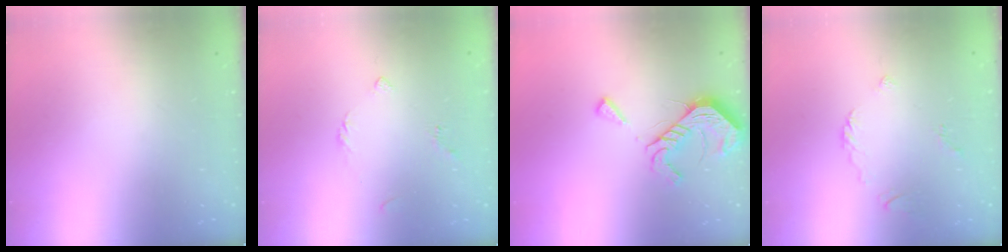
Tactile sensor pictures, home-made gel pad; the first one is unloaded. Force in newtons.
{"total": 2.6, "press": 2.5, "slide": 0.6}
{"total": 12.7, "press": 12.7, "slide": 0.5}
{"total": 2.2, "press": 2.1, "slide": 0.7}